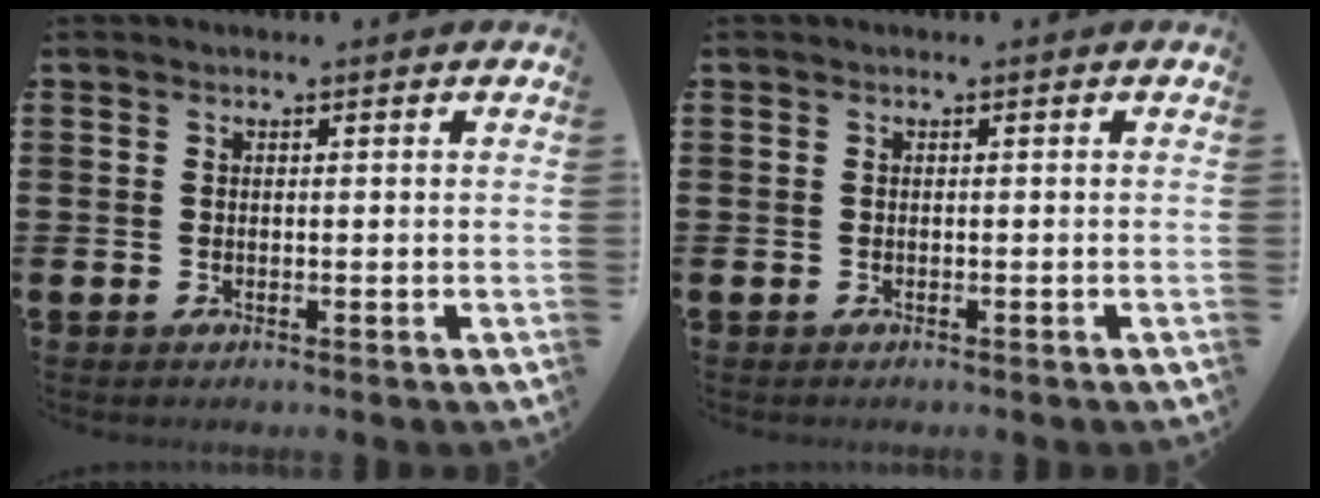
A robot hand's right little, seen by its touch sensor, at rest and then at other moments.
{"total": 0.0}